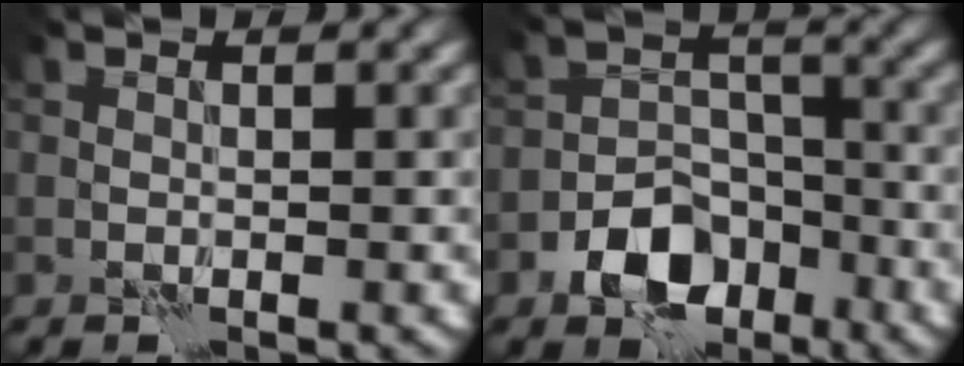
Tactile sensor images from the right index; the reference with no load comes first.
{"total": 6.2, "force": [-3.4, 4.1, 3.2], "torque": [-0.046, -0.005, -0.062]}